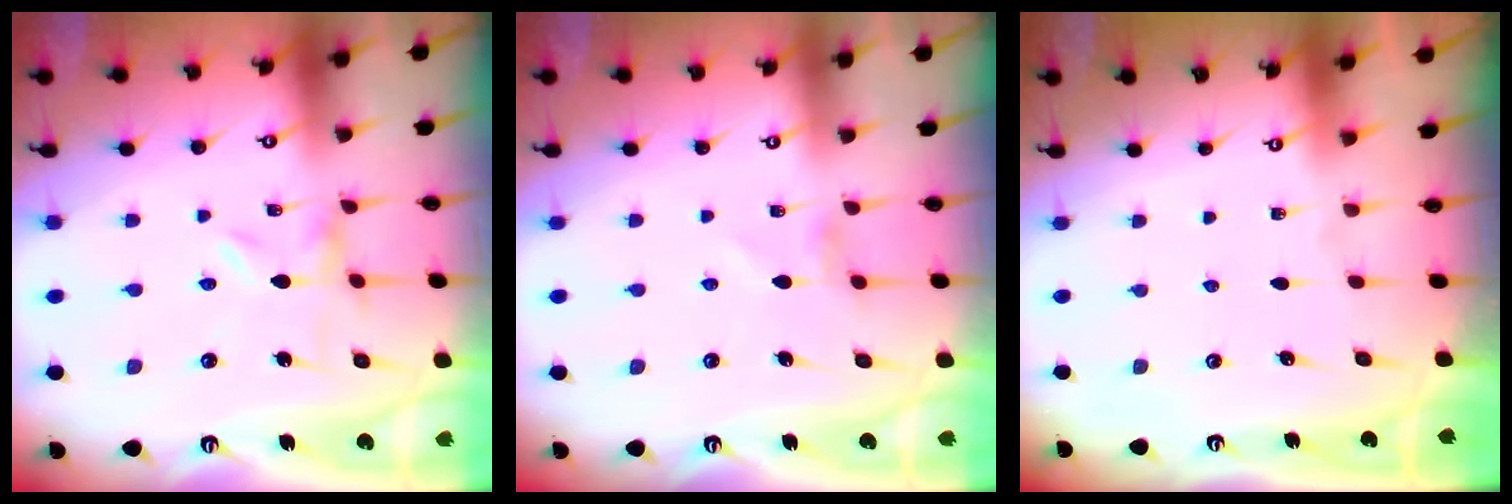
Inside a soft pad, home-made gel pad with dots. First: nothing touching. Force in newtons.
{"total": 1.8, "press": 1.7, "slide": 0.2}
{"total": 0.0}